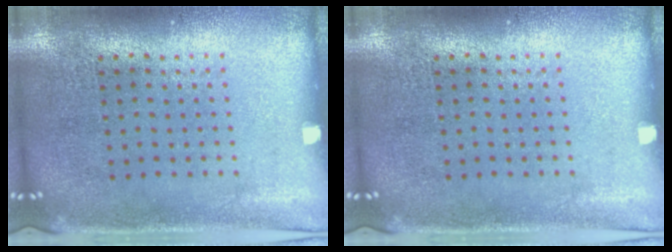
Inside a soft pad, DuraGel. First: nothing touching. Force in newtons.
{"total": 0.0}